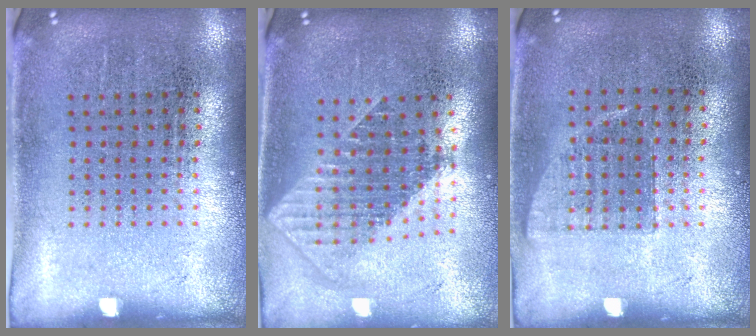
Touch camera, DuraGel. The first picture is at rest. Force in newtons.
{"total": 1.8, "press": 1.5, "slide": 1.0}
{"total": 0.7, "press": 0.6, "slide": 0.2}